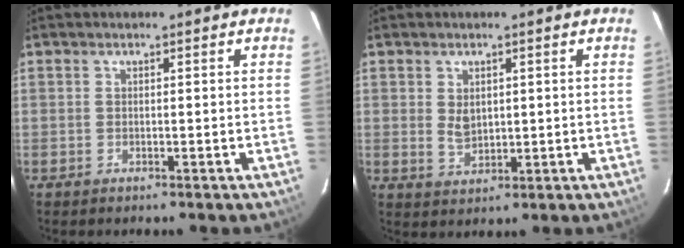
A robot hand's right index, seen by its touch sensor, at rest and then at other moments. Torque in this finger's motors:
{"motor_torque": [0.48, 0.24, 0.29, 0.03]}